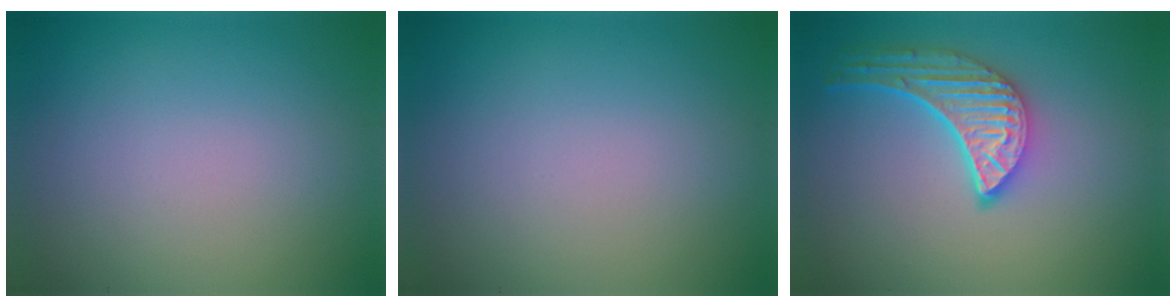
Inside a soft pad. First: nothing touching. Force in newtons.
{"total": 0.0}
{"total": 5.0, "press": 4.0, "slide": 3.1}